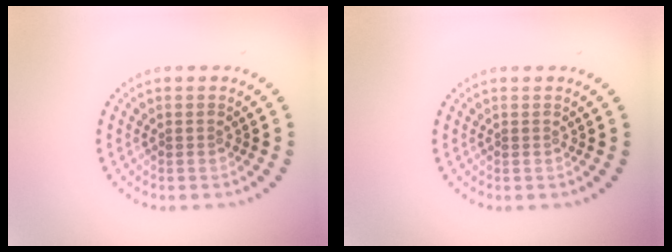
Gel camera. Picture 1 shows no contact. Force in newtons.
{"total": 0.0}